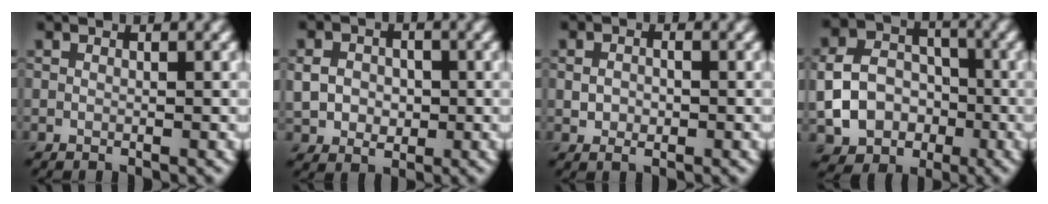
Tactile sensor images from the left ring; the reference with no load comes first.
{"total": 3.3, "force": [0.0, 2.8, 1.8], "torque": [-0.040, -0.004, -0.002]}
{"total": 1.7, "force": [-0.2, 1.1, 1.2], "torque": [-0.026, 0.001, -0.005]}
{"total": 6.5, "force": [-1.5, 5.3, 3.3], "torque": [-0.062, -0.006, -0.022]}